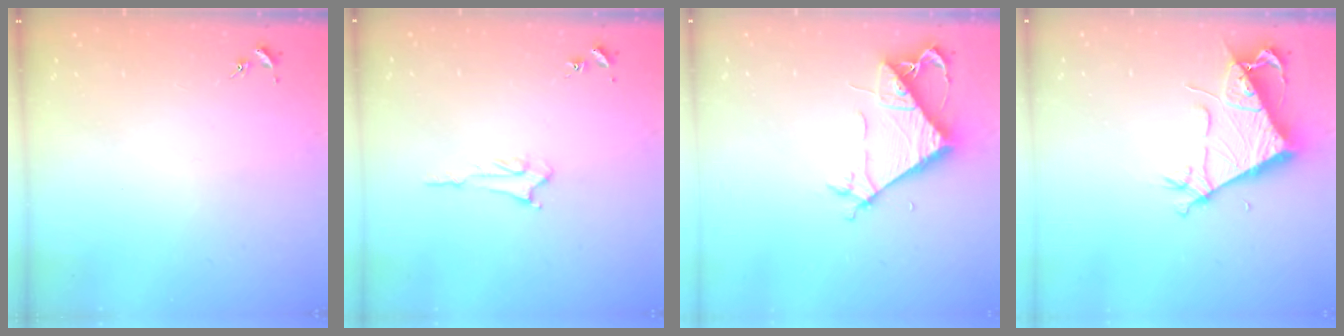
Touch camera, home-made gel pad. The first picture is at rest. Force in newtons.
{"total": 2.6, "press": 2.6, "slide": 0.3}
{"total": 7.1, "press": 7.1, "slide": 0.6}
{"total": 7.1, "press": 7.1, "slide": 0.6}